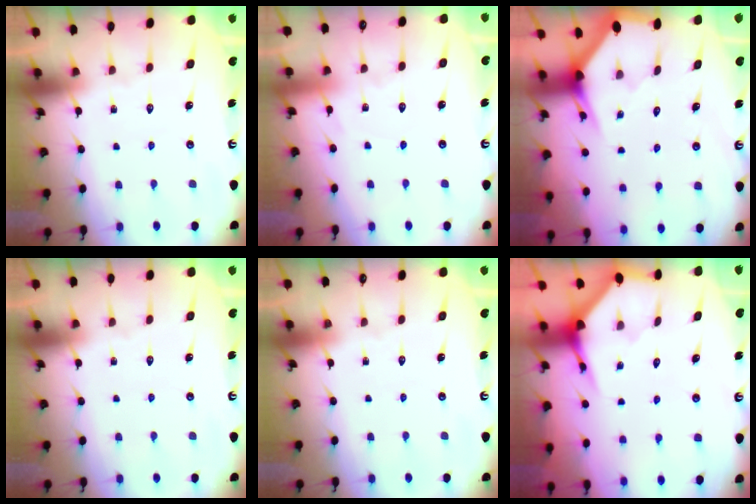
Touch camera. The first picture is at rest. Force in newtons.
{"total": 2.9, "press": 2.8, "slide": 0.4}
{"total": 3.1, "press": 3.1, "slide": 0.0}
{"total": 0.0}
{"total": 0.0}
{"total": 3.9, "press": 3.9, "slide": 0.2}